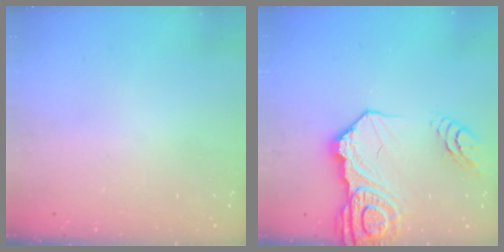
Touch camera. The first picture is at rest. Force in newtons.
{"total": 18.1, "press": 18.0, "slide": 1.9}